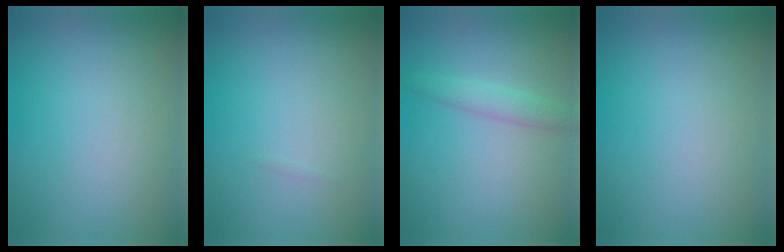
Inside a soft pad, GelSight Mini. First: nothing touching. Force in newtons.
{"total": 0.0}
{"total": 1.8, "press": 1.8, "slide": 0.1}
{"total": 0.0}